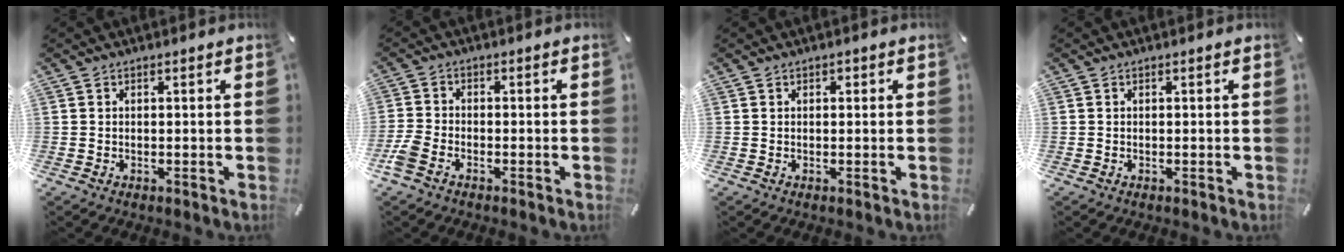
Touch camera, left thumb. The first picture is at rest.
{"total": 3.8, "force": [-2.3, 2.2, 2.1], "torque": [-0.050, 0.008, -0.046]}
{"total": 0.6, "force": [0.2, 0.6, 0.2], "torque": [-0.004, 0.004, 0.002]}
{"total": 0.0}